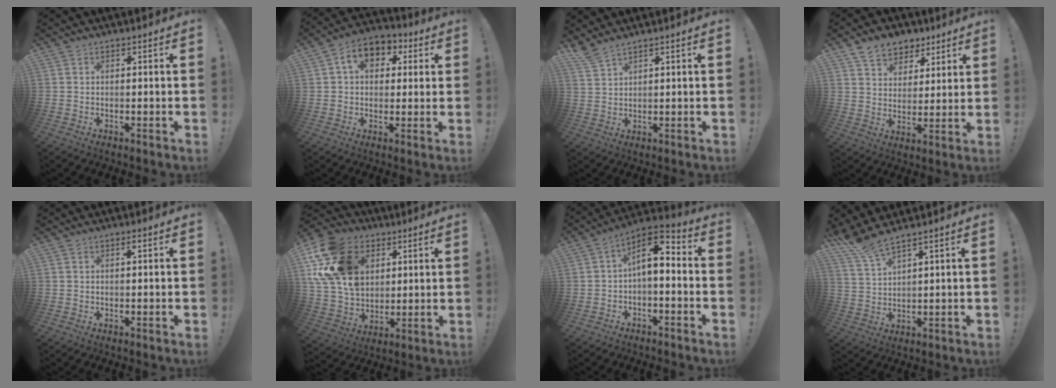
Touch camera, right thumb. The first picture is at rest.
{"total": 9.4, "force": [3.0, 6.9, 5.6], "torque": [-0.084, 0.001, 0.055]}
{"total": 3.8, "force": [3.3, 0.3, 1.8], "torque": [-0.042, -0.020, 0.062]}
{"total": 9.6, "force": [6.5, 6.6, 2.5], "torque": [-0.043, -0.041, 0.129]}
{"total": 0.8, "force": [0.3, 0.0, 0.8], "torque": [-0.013, 0.001, 0.004]}
{"total": 21.4, "force": [7.1, 15.8, 12.5], "torque": [-0.238, -0.022, 0.141]}
{"total": 8.4, "force": [0.7, 3.6, 7.5], "torque": [-0.111, 0.000, 0.013]}
{"total": 6.4, "force": [5.5, 0.5, 3.2], "torque": [-0.068, -0.032, 0.102]}